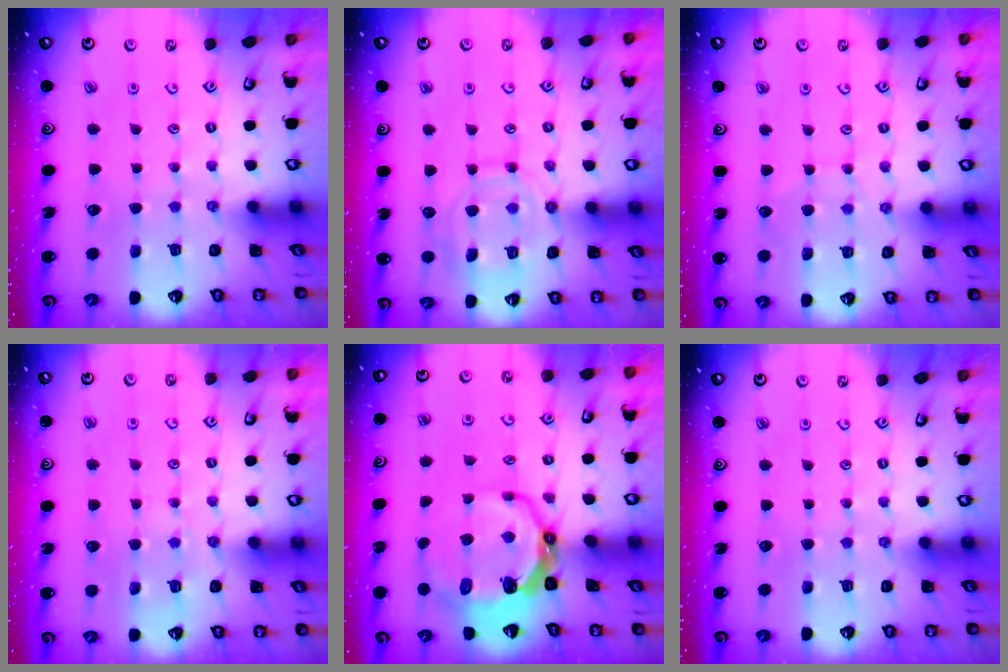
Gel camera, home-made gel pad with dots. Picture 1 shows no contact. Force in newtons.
{"total": 13.0, "press": 12.9, "slide": 1.2}
{"total": 4.6, "press": 4.5, "slide": 0.5}
{"total": 4.8, "press": 4.8, "slide": 0.7}
{"total": 11.5, "press": 10.6, "slide": 4.4}
{"total": 0.0}